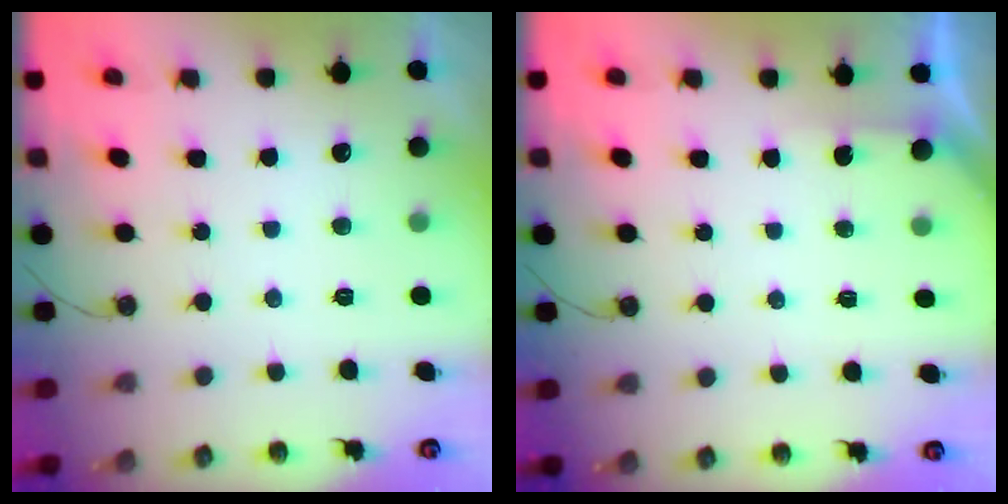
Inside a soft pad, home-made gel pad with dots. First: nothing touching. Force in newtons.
{"total": 1.5, "press": 1.5, "slide": 0.2}